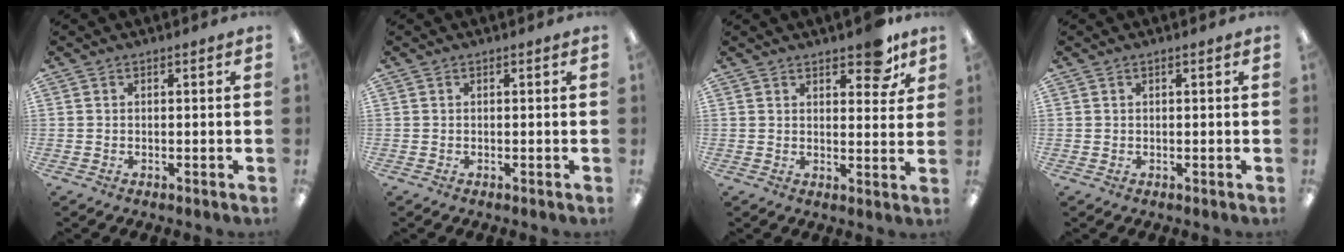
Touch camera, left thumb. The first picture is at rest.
{"total": 0.0}
{"total": 7.8, "force": [5.5, 3.3, 4.5], "torque": [-0.036, -0.033, 0.088]}
{"total": 0.0}